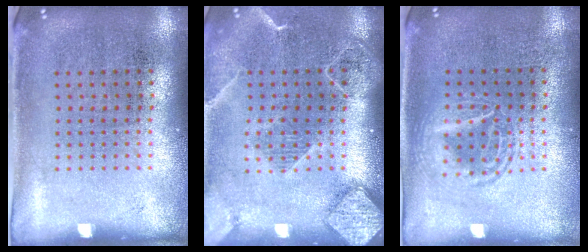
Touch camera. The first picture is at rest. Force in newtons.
{"total": 2.1, "press": 1.9, "slide": 0.9}
{"total": 1.4, "press": 1.4, "slide": 0.1}